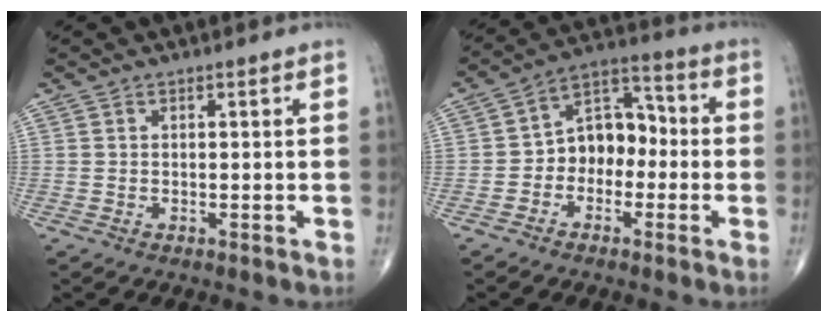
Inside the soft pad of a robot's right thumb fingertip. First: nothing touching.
{"total": 9.9, "force": [-1.7, 7.2, 6.5], "torque": [-0.069, 0.046, -0.044]}